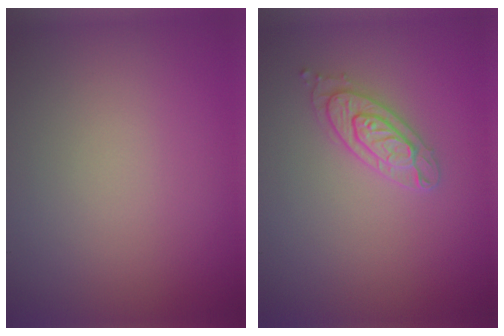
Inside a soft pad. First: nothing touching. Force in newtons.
{"total": 2.5, "press": 2.4, "slide": 0.6}